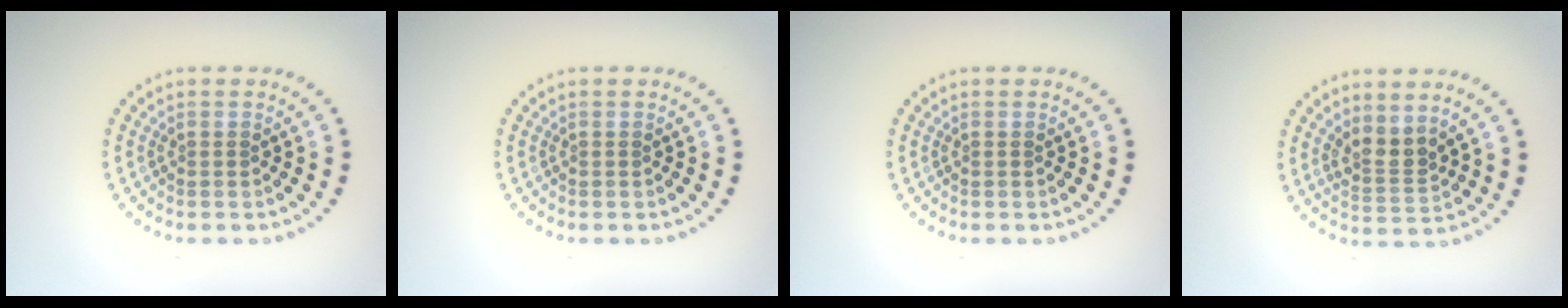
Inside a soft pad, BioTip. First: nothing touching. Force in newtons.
{"total": 0.0}
{"total": 0.0}
{"total": 2.5, "press": 1.9, "slide": 1.6}